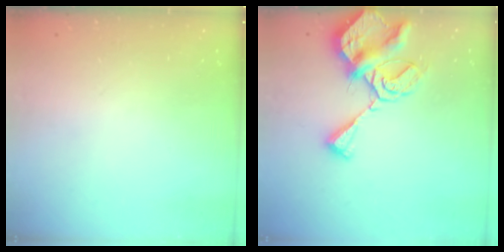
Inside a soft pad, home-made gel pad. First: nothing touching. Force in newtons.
{"total": 9.9, "press": 9.8, "slide": 1.4}